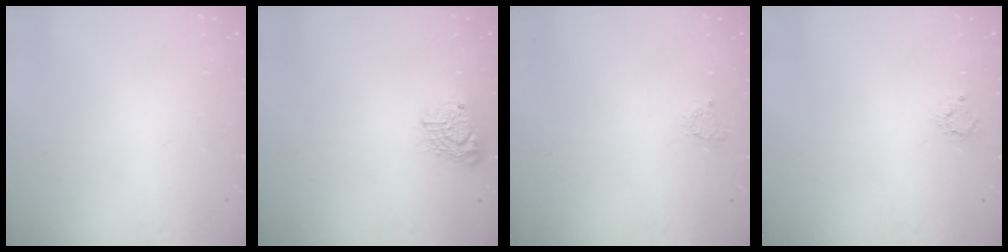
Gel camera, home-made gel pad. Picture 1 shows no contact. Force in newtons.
{"total": 9.9, "press": 9.9, "slide": 0.8}
{"total": 2.2, "press": 2.2, "slide": 0.3}
{"total": 4.4, "press": 4.4, "slide": 0.4}